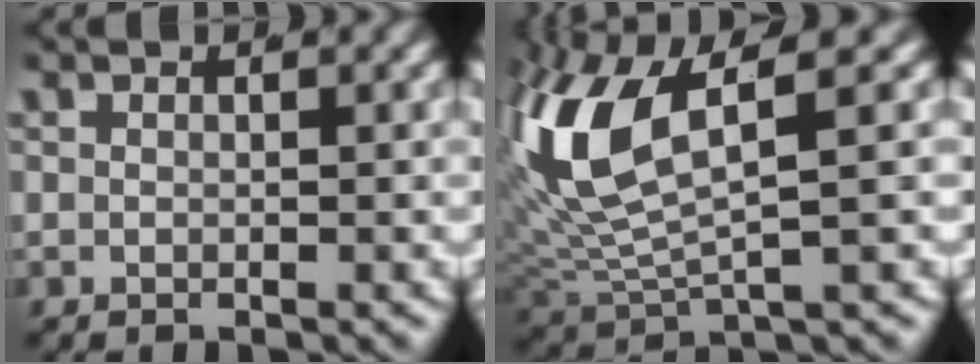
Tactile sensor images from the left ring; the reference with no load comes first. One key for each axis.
{"total": 8.4, "fx": 1.7, "fy": 4.5, "fz": 6.9, "tx": -0.173, "ty": -0.012, "tz": 0.044}